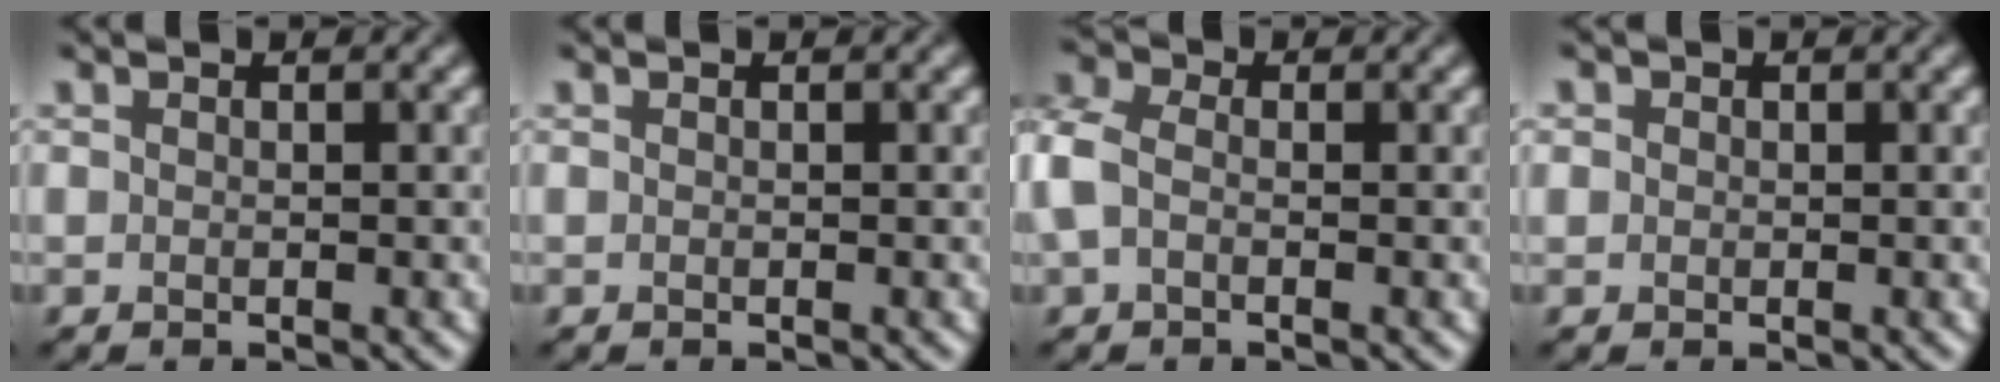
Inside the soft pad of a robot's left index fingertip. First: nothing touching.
{"total": 0.0}
{"total": 3.2, "force": [-0.3, 2.3, 2.1], "torque": [-0.064, 0.006, -0.019]}
{"total": 0.8, "force": [0.2, 0.8, 0.2], "torque": [0.003, -0.001, -0.002]}